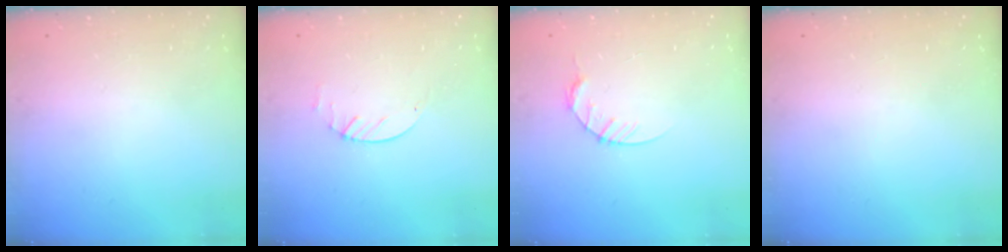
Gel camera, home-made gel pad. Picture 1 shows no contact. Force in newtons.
{"total": 1.9, "press": 1.9, "slide": 0.3}
{"total": 5.1, "press": 5.0, "slide": 0.6}
{"total": 0.0}